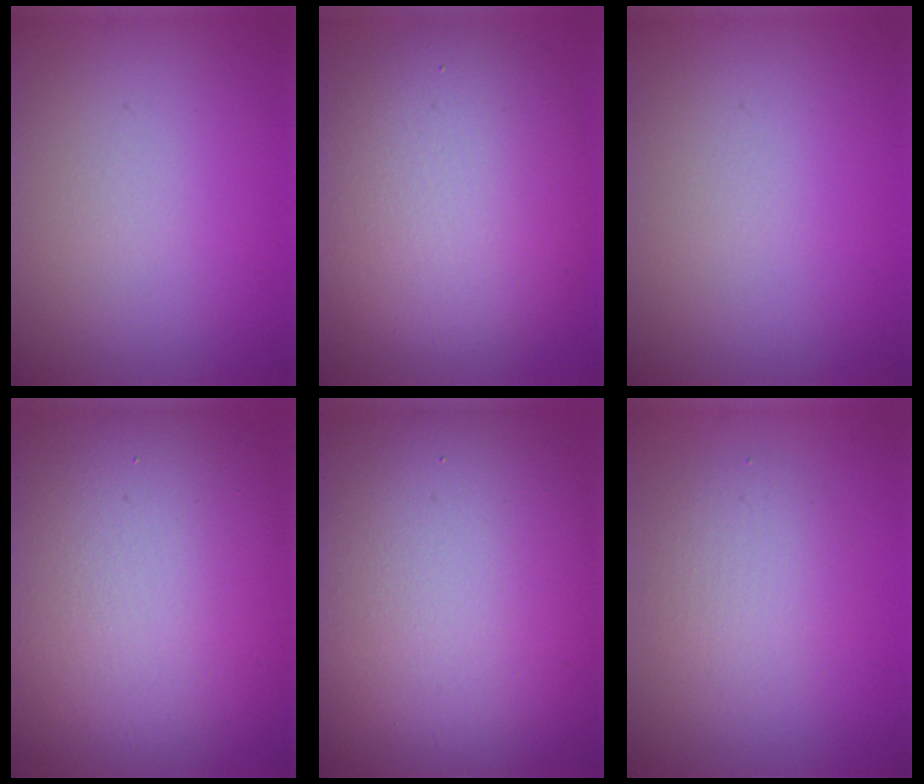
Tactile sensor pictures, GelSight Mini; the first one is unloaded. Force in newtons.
{"total": 11.1, "press": 11.1, "slide": 0.6}
{"total": 0.0}
{"total": 15.9, "press": 15.9, "slide": 1.3}
{"total": 17.9, "press": 17.9, "slide": 0.9}
{"total": 2.6, "press": 2.6, "slide": 0.1}